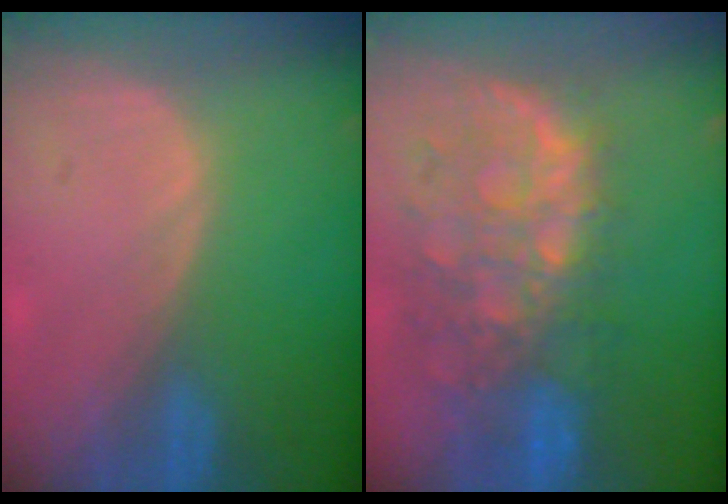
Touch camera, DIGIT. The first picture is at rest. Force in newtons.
{"total": 11.2, "press": 9.8, "slide": 5.6}